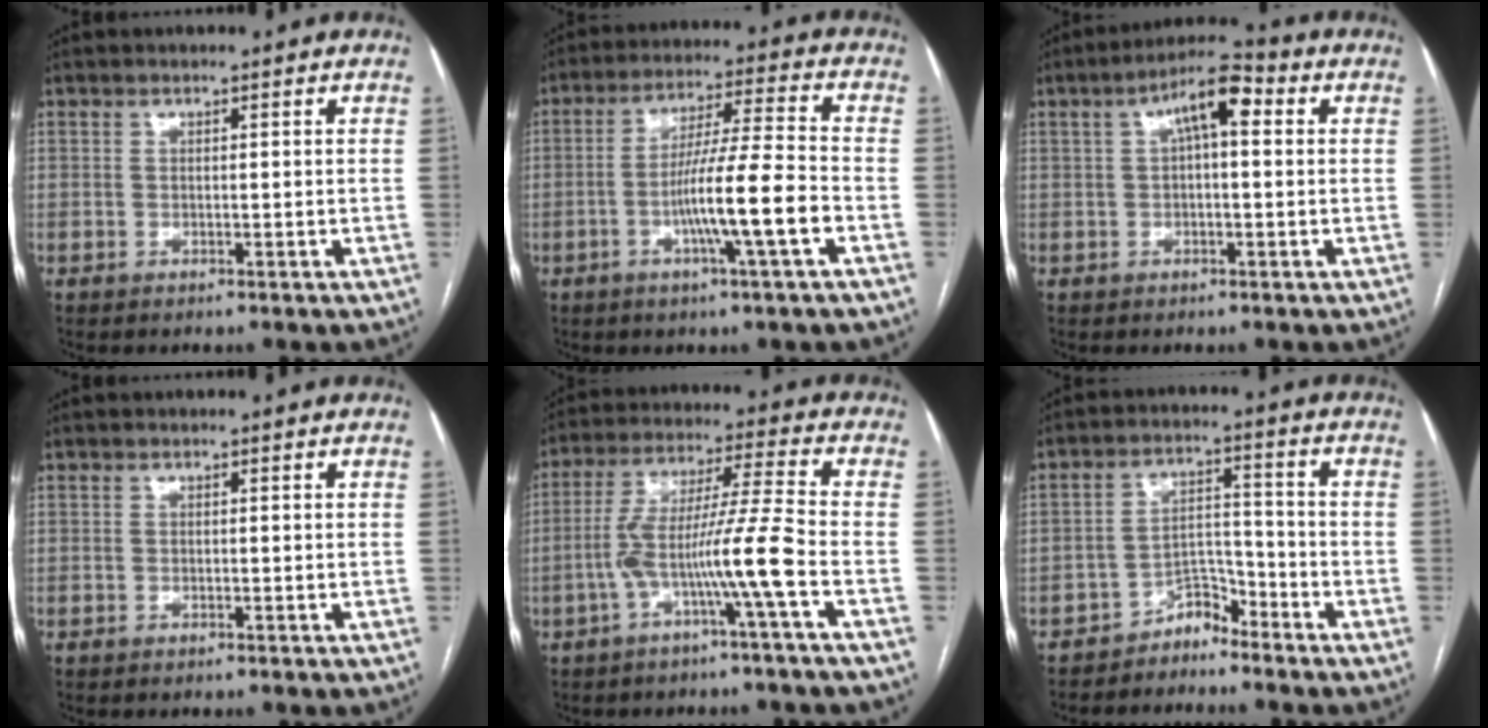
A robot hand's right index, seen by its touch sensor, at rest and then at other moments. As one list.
[{"total": 11.1, "force": [-3.5, -0.6, 10.5], "torque": [-0.189, 0.000, -0.064]}, {"total": 7.3, "force": [2.0, 2.1, 6.7], "torque": [-0.113, 0.035, 0.029]}, {"total": 0.0}, {"total": 10.4, "force": [-3.9, -1.4, 9.5], "torque": [-0.187, 0.019, -0.071]}, {"total": 4.1, "force": [-3.7, 1.7, 0.3], "torque": [0.007, 0.015, -0.064]}]